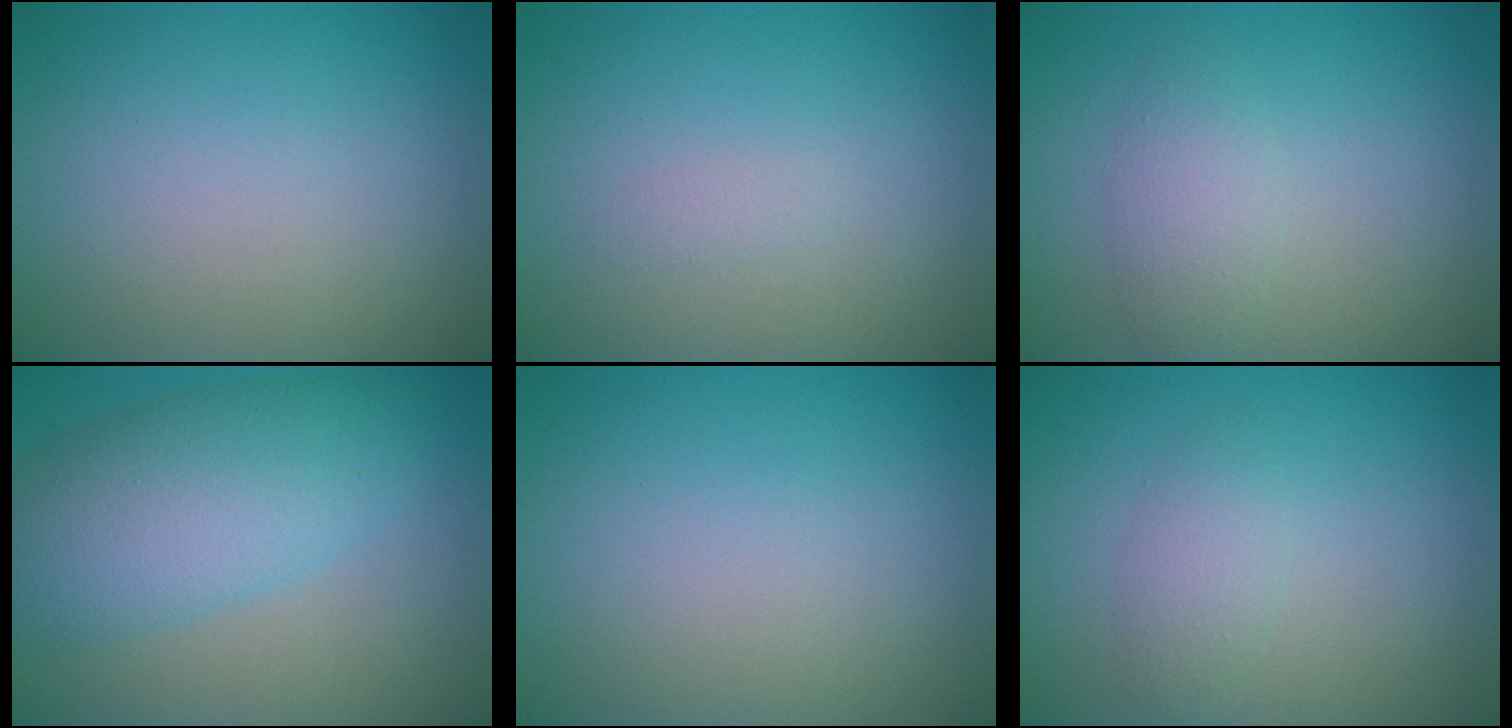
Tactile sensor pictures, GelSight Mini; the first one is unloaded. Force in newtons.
{"total": 0.6, "press": 0.6, "slide": 0.0}
{"total": 2.4, "press": 2.4, "slide": 0.0}
{"total": 7.0, "press": 7.0, "slide": 0.1}
{"total": 0.0}
{"total": 1.8, "press": 1.8, "slide": 0.1}